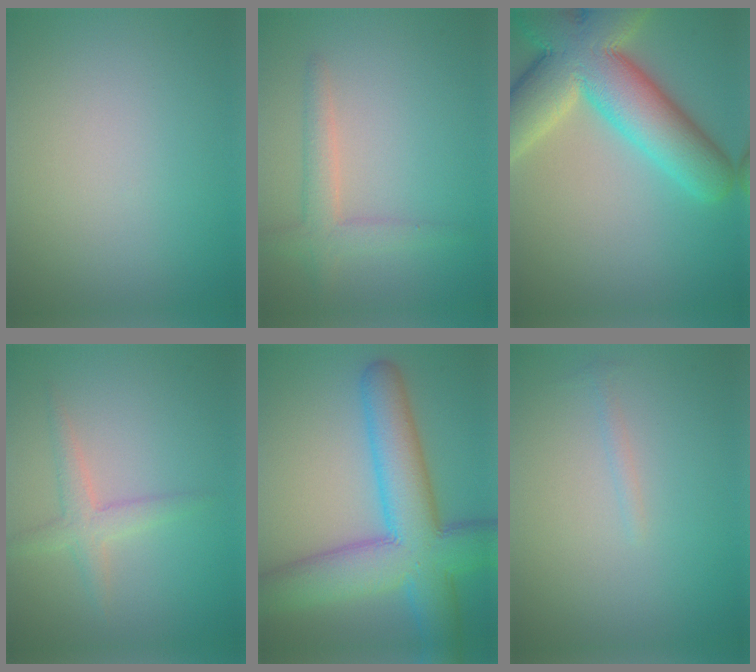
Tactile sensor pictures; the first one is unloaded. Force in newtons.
{"total": 2.7, "press": 2.7, "slide": 0.2}
{"total": 12.5, "press": 12.4, "slide": 1.0}
{"total": 2.3, "press": 2.3, "slide": 0.1}
{"total": 10.9, "press": 10.9, "slide": 0.6}
{"total": 0.6, "press": 0.6, "slide": 0.1}